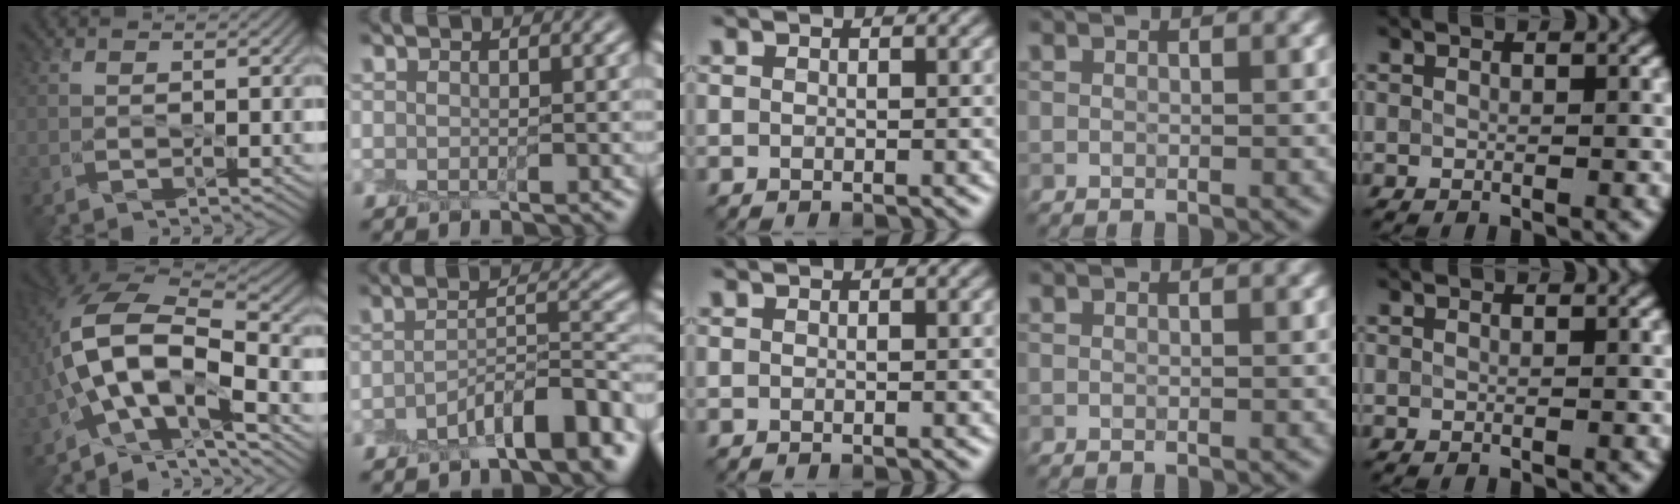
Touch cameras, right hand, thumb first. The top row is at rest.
{"thumb": {"total": 13.0, "force": [-4.0, 5.4, 11.2], "torque": [-0.212, 0.009, -0.081]}, "index": {"total": 6.2, "force": [-3.7, 1.7, 4.7], "torque": [-0.068, 0.012, -0.060]}}